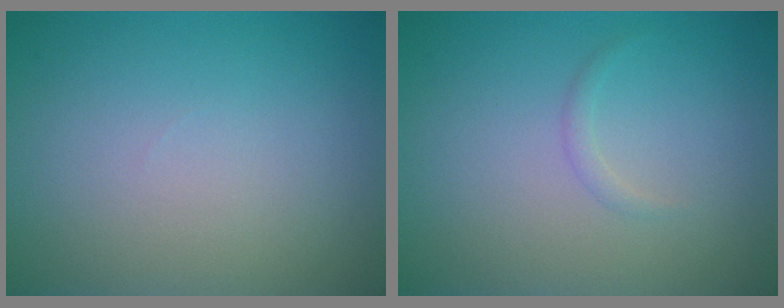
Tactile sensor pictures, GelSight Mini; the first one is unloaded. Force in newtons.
{"total": 0.7, "press": 0.7, "slide": 0.0}